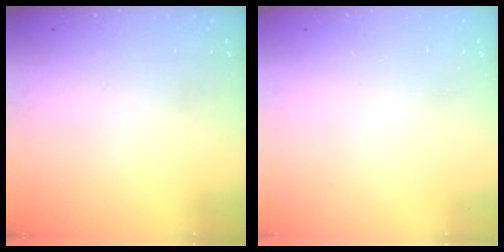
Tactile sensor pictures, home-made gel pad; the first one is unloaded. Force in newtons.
{"total": 0.0}